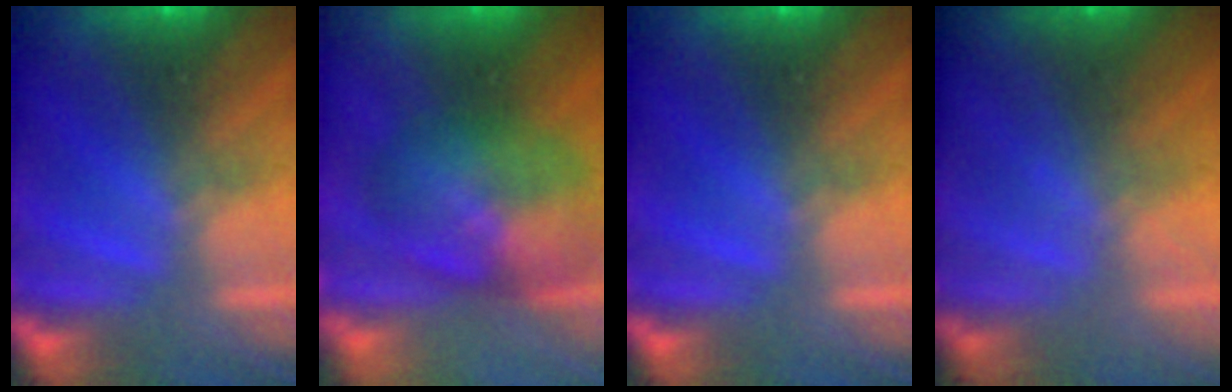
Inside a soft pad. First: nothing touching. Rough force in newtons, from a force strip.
{"total": 8.1}
{"total": 0.0}
{"total": 1.4}